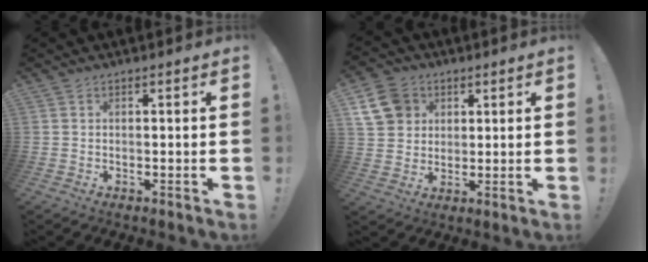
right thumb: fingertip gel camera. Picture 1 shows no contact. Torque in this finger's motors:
{"motor_torque": [0.32, 0.41, 0.57, 0.35, 0.00]}